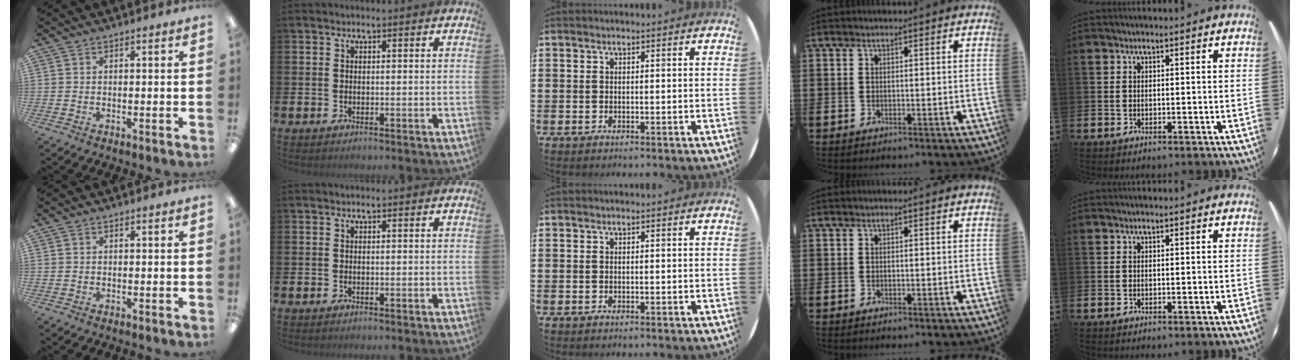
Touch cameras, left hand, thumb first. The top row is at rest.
{}